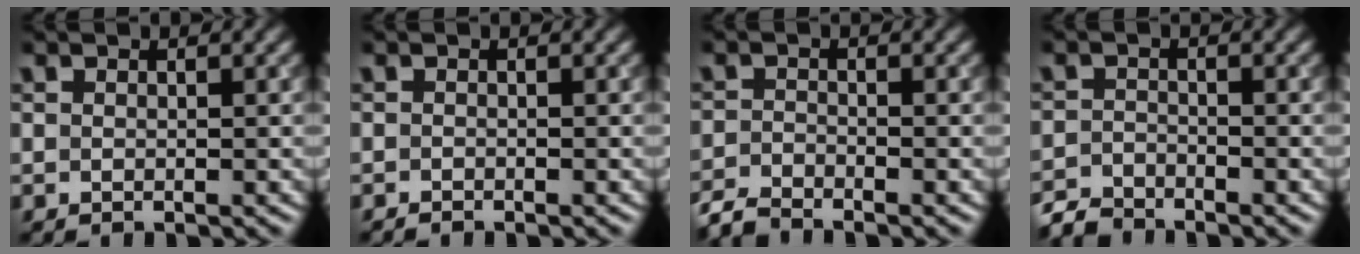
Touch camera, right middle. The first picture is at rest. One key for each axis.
{"total": 0.5, "fx": -0.5, "fy": 0.0, "fz": 0.1, "tx": 0.002, "ty": -0.002, "tz": -0.010}
{"total": 2.4, "fx": -2.3, "fy": 0.2, "fz": 0.6, "tx": -0.016, "ty": -0.007, "tz": -0.054}
{"total": 2.4, "fx": -2.3, "fy": 0.4, "fz": 0.3, "tx": -0.006, "ty": -0.003, "tz": -0.053}